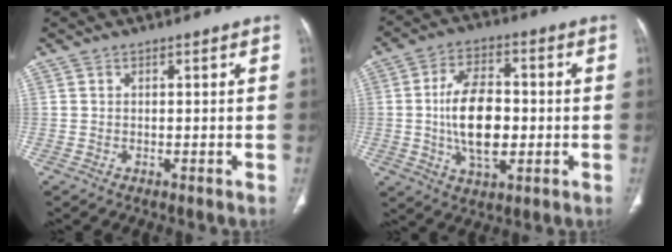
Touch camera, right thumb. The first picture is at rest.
{"total": 13.6, "force": [-1.2, 7.3, 11.4], "torque": [-0.199, 0.011, -0.021]}